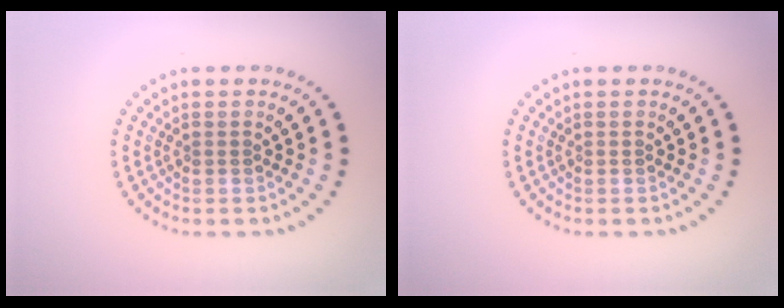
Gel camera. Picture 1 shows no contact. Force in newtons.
{"total": 0.0}